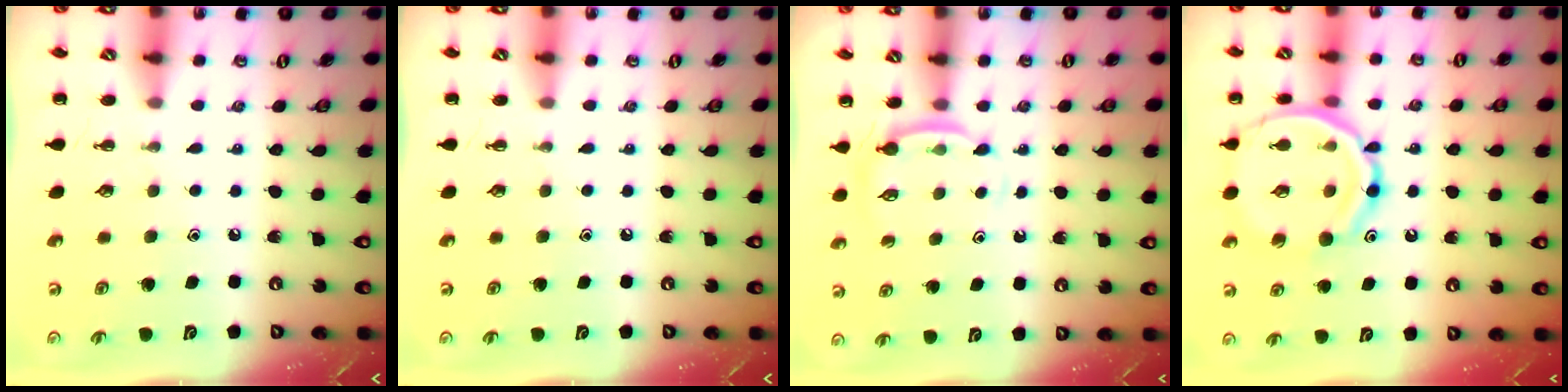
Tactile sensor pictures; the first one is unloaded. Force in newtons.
{"total": 0.0}
{"total": 5.6, "press": 5.4, "slide": 1.4}
{"total": 16.3, "press": 16.1, "slide": 2.5}